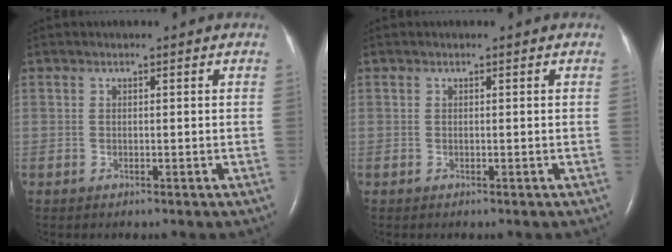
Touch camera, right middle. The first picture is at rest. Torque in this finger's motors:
{"motor_torque": [0.08, -0.09, 0.00, 0.00]}